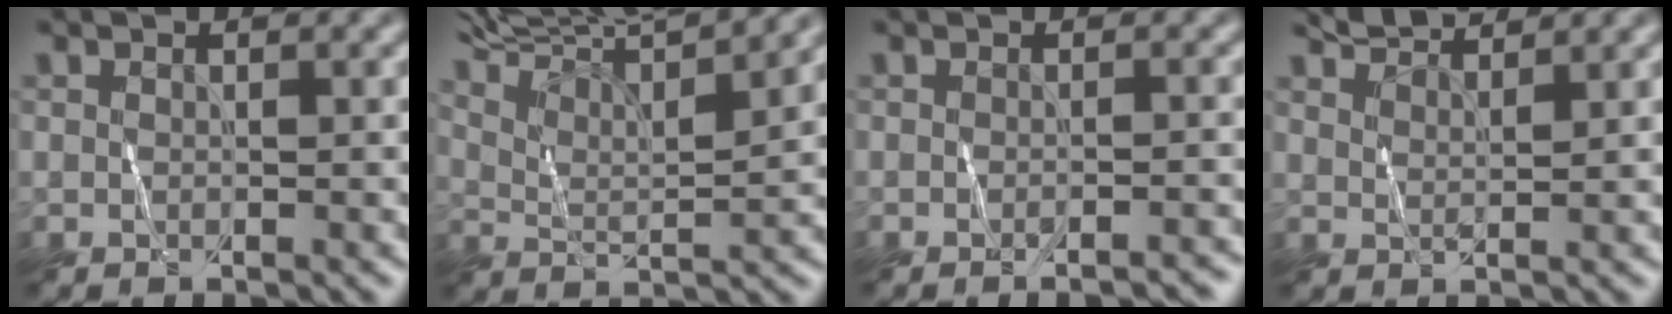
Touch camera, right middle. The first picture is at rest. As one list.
[{"total": 11.7, "force": [10.0, 2.0, 5.8], "torque": [-0.113, 0.022, 0.127]}, {"total": 1.7, "force": [-1.6, 0.1, 0.4], "torque": [-0.004, 0.003, -0.019]}, {"total": 3.2, "force": [3.0, 0.2, 0.9], "torque": [-0.018, 0.011, 0.055]}]